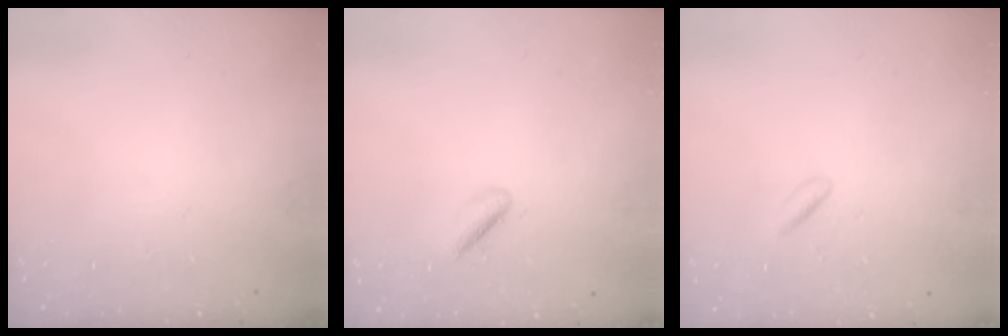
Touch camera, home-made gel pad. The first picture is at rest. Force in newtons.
{"total": 2.0, "press": 1.8, "slide": 1.0}
{"total": 0.9, "press": 0.6, "slide": 0.7}